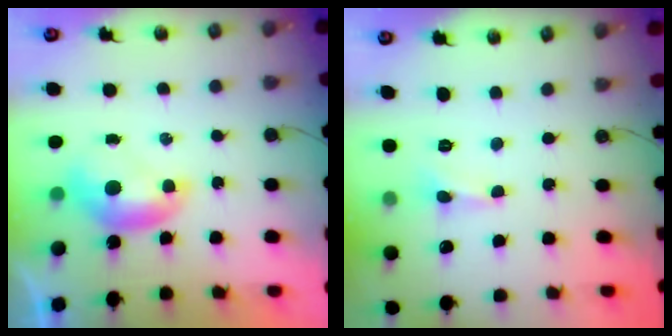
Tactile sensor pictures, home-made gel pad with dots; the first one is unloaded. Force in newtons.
{"total": 0.0}